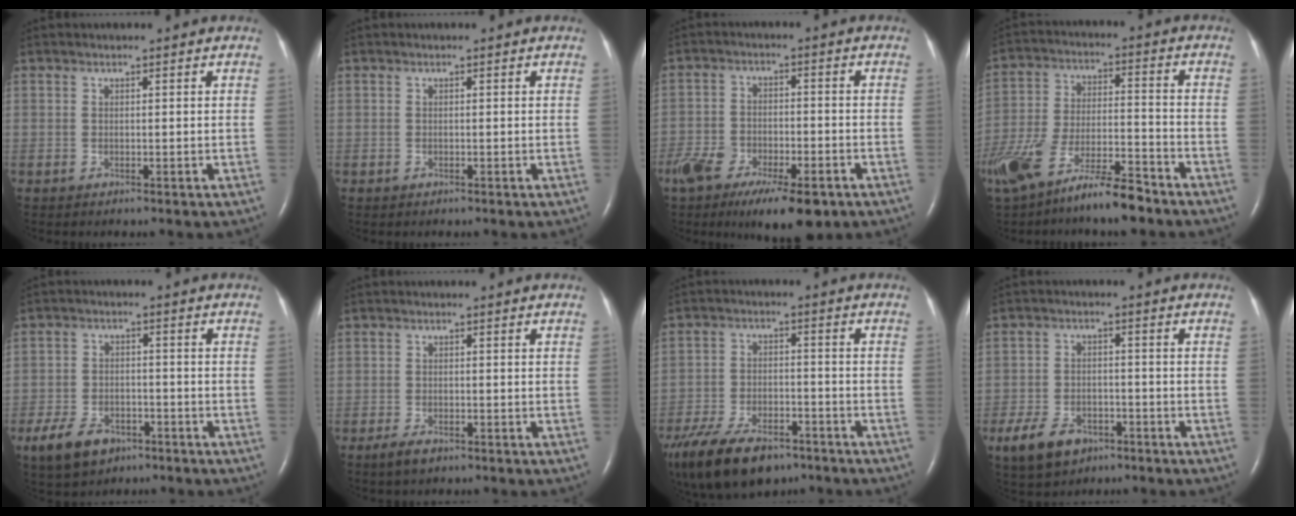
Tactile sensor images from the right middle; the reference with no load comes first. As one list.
[{"total": 0.0}, {"total": 16.2, "force": [-10.4, 6.0, 10.9], "torque": [-0.200, -0.024, -0.167]}, {"total": 16.4, "force": [-12.6, 3.8, 9.8], "torque": [-0.217, -0.010, -0.229]}, {"total": 7.6, "force": [-4.6, 4.5, 4.0], "torque": [-0.083, -0.003, -0.074]}, {"total": 2.6, "force": [-1.8, 1.0, 1.6], "torque": [-0.045, -0.005, -0.030]}, {"total": 16.6, "force": [-11.7, 7.4, 9.2], "torque": [-0.217, -0.022, -0.196]}, {"total": 8.0, "force": [-4.7, 4.9, 4.2], "torque": [-0.086, -0.002, -0.075]}]